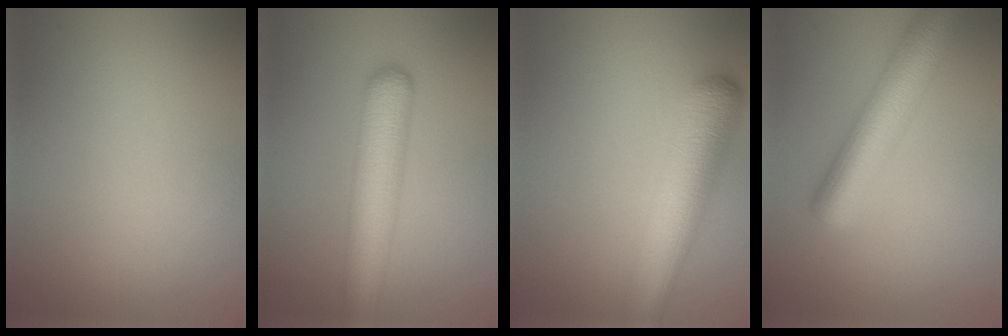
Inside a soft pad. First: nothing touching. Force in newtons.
{"total": 6.5, "press": 6.5, "slide": 0.3}
{"total": 7.0, "press": 7.0, "slide": 0.4}
{"total": 6.6, "press": 6.6, "slide": 0.2}